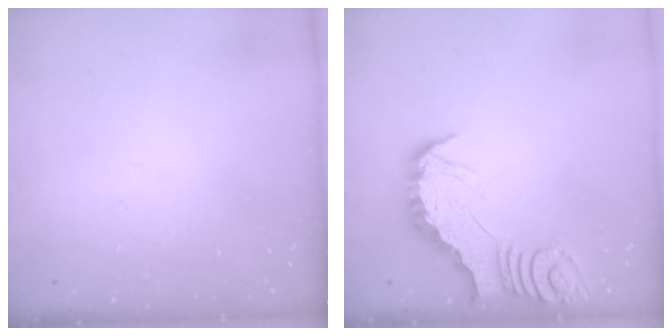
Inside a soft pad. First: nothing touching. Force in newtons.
{"total": 3.0, "press": 3.0, "slide": 0.3}